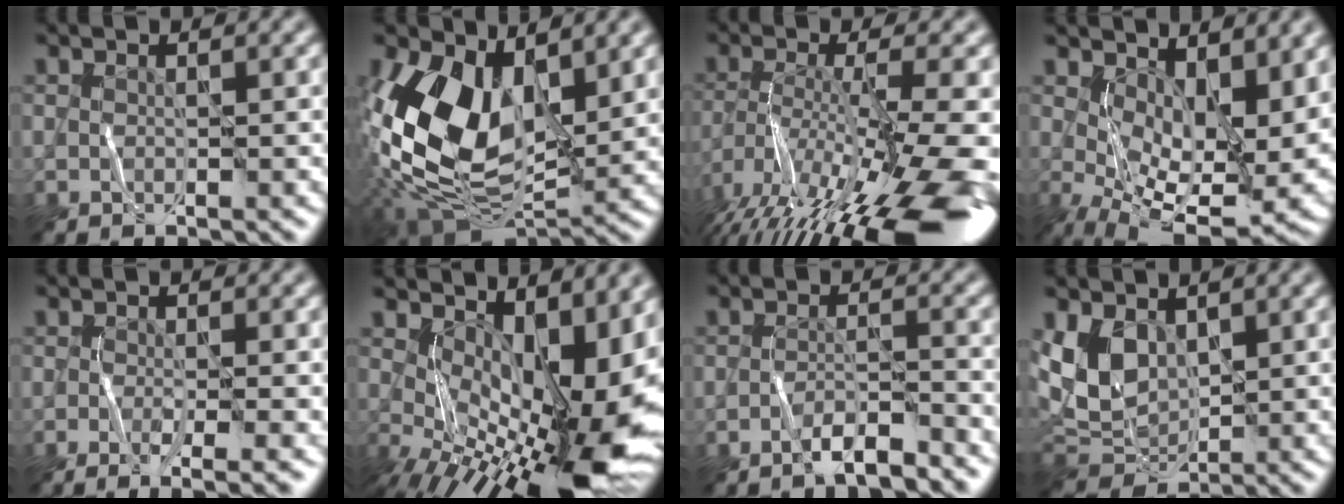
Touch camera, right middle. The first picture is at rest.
{"total": 13.2, "force": [1.6, 7.8, 10.5], "torque": [-0.230, -0.006, 0.032]}
{"total": 15.8, "force": [-9.8, 2.6, 12.1], "torque": [-0.231, -0.003, -0.144]}
{"total": 11.8, "force": [1.6, 5.5, 10.3], "torque": [-0.165, -0.016, 0.062]}
{"total": 3.0, "force": [-1.4, 0.4, 2.6], "torque": [-0.046, -0.001, -0.015]}
{"total": 14.6, "force": [-0.2, 6.1, 13.3], "torque": [-0.173, -0.011, 0.023]}
{"total": 2.9, "force": [-2.6, -0.2, 1.3], "torque": [-0.025, 0.014, -0.045]}
{"total": 4.7, "force": [1.5, 3.2, 3.1], "torque": [-0.082, -0.005, 0.039]}